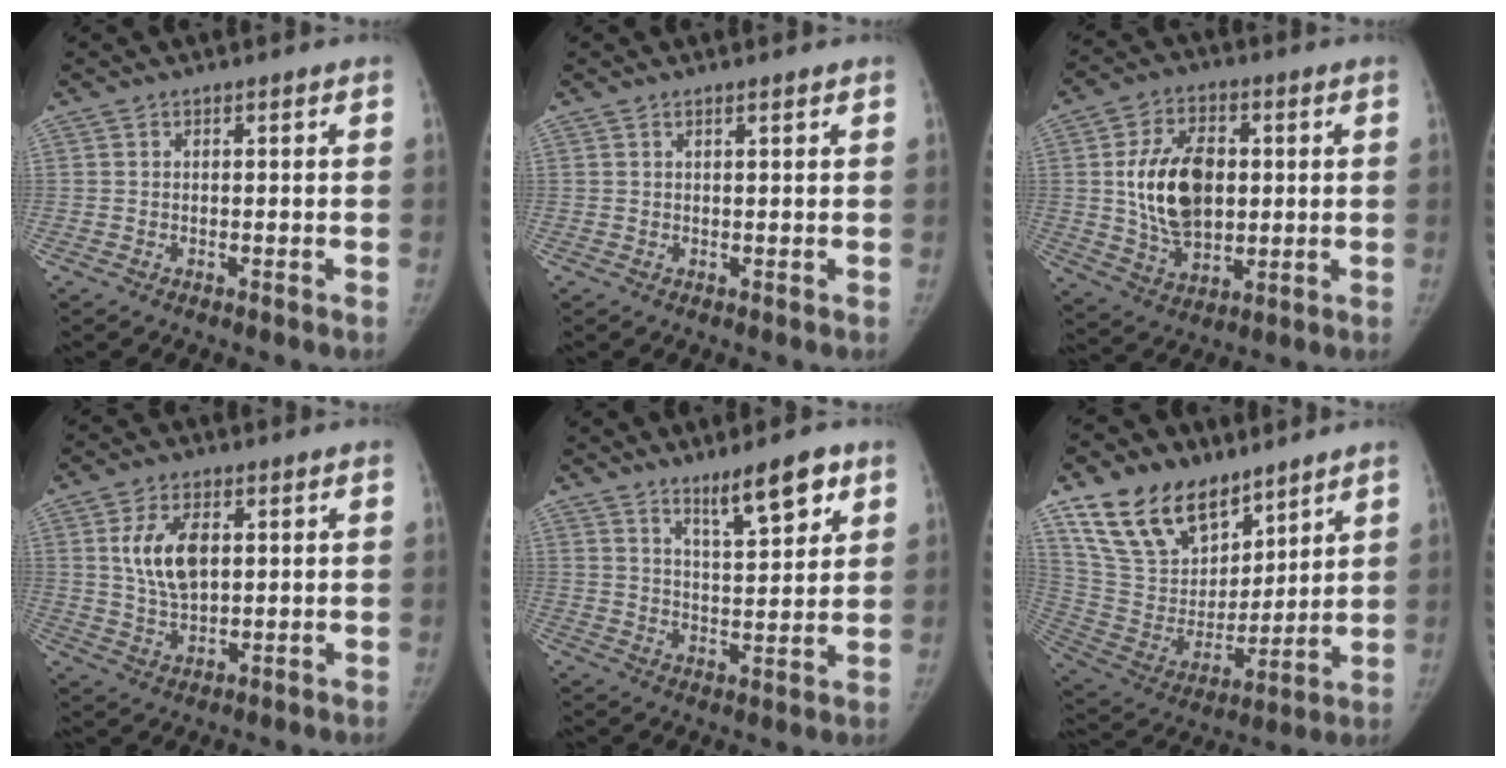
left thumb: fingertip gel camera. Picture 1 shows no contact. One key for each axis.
{"total": 0.8, "fx": 0.7, "fy": -0.1, "fz": 0.5, "tx": -0.009, "ty": -0.005, "tz": 0.016}
{"total": 15.3, "fx": 1.6, "fy": 10.0, "fz": 11.5, "tx": -0.166, "ty": -0.008, "tz": 0.035}
{"total": 8.9, "fx": 2.3, "fy": 4.8, "fz": 7.2, "tx": -0.122, "ty": -0.012, "tz": 0.050}
{"total": 9.4, "fx": 6.3, "fy": 2.2, "fz": 6.7, "tx": -0.089, "ty": -0.043, "tz": 0.107}
{"total": 19.5, "fx": 13.4, "fy": 11.0, "fz": 9.0, "tx": -0.121, "ty": -0.058, "tz": 0.260}